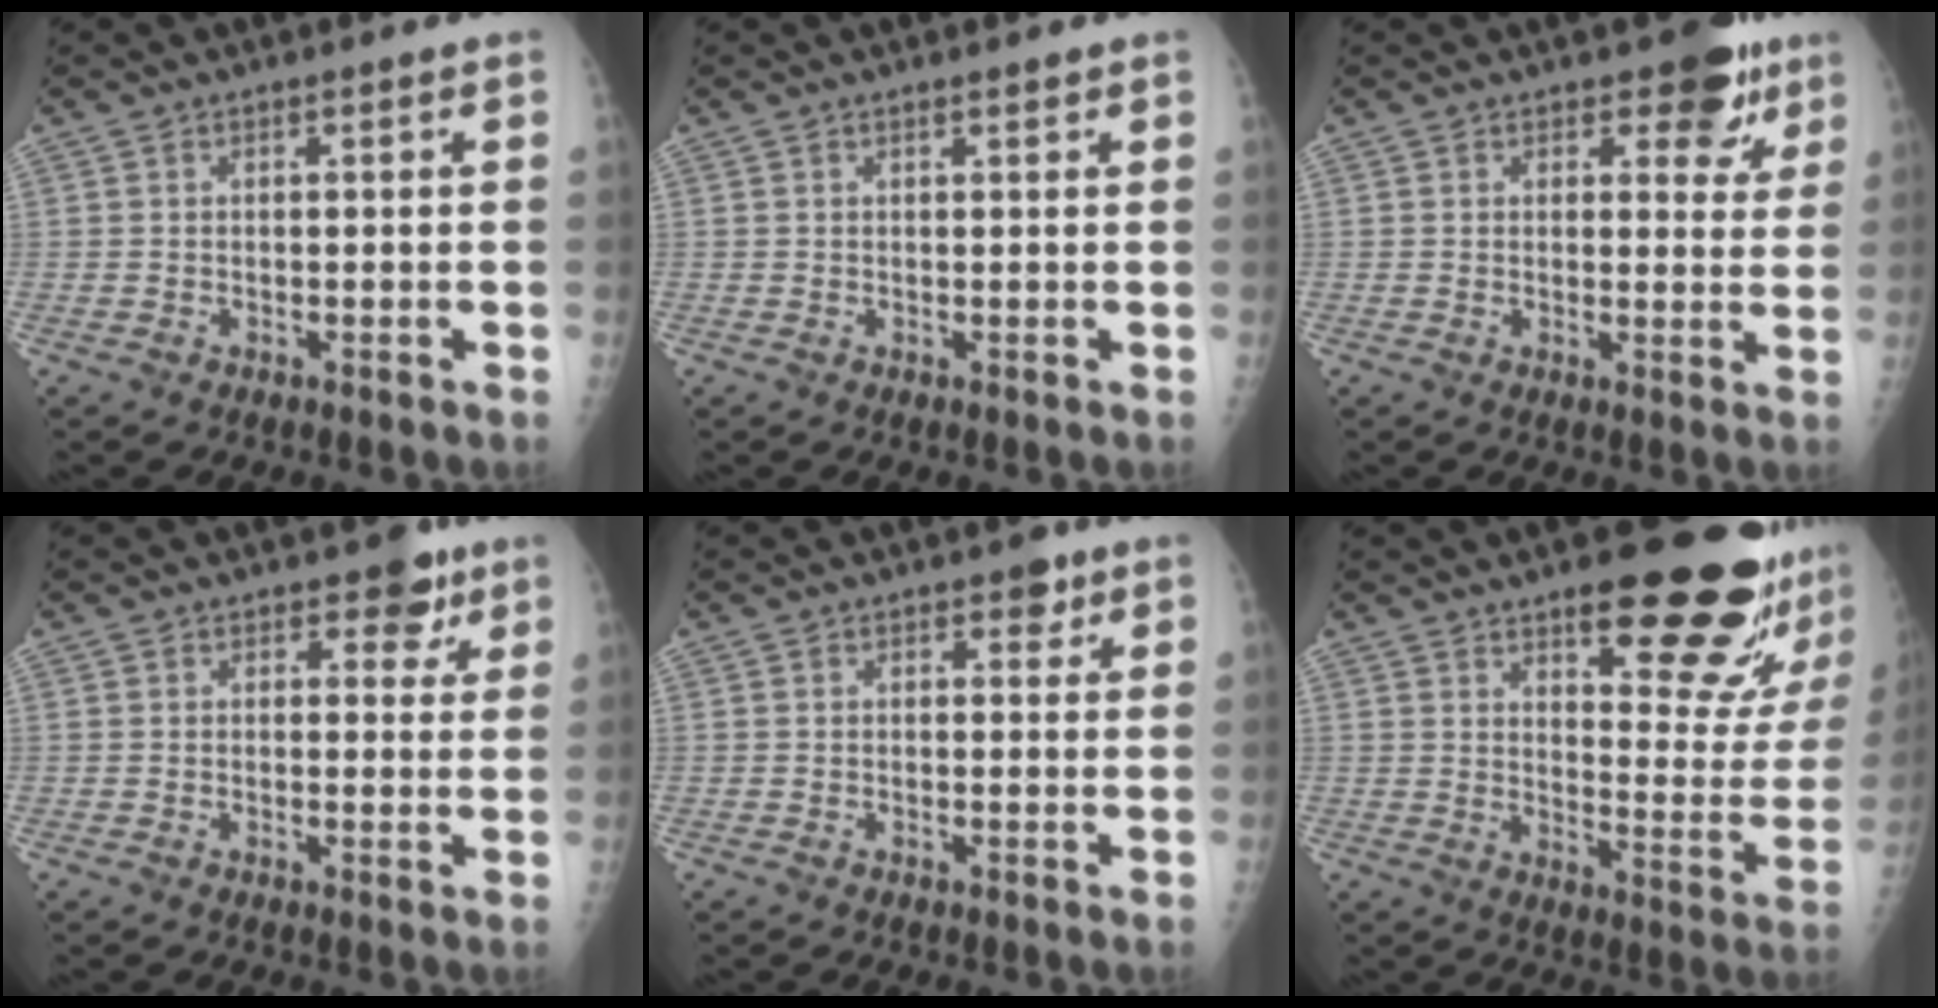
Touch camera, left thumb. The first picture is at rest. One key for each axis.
{"total": 0.7, "fx": 0.6, "fy": 0.2, "fz": 0.4, "tx": -0.007, "ty": -0.003, "tz": 0.009}
{"total": 6.8, "fx": 4.3, "fy": 3.6, "fz": 3.7, "tx": -0.006, "ty": -0.019, "tz": 0.052}
{"total": 4.5, "fx": 2.6, "fy": 2.9, "fz": 2.2, "tx": 0.006, "ty": -0.009, "tz": 0.029}
{"total": 2.3, "fx": 1.3, "fy": 1.5, "fz": 1.1, "tx": 0.003, "ty": -0.004, "tz": 0.014}
{"total": 22.2, "fx": 14.7, "fy": 6.4, "fz": 15.4, "tx": -0.161, "ty": -0.101, "tz": 0.198}